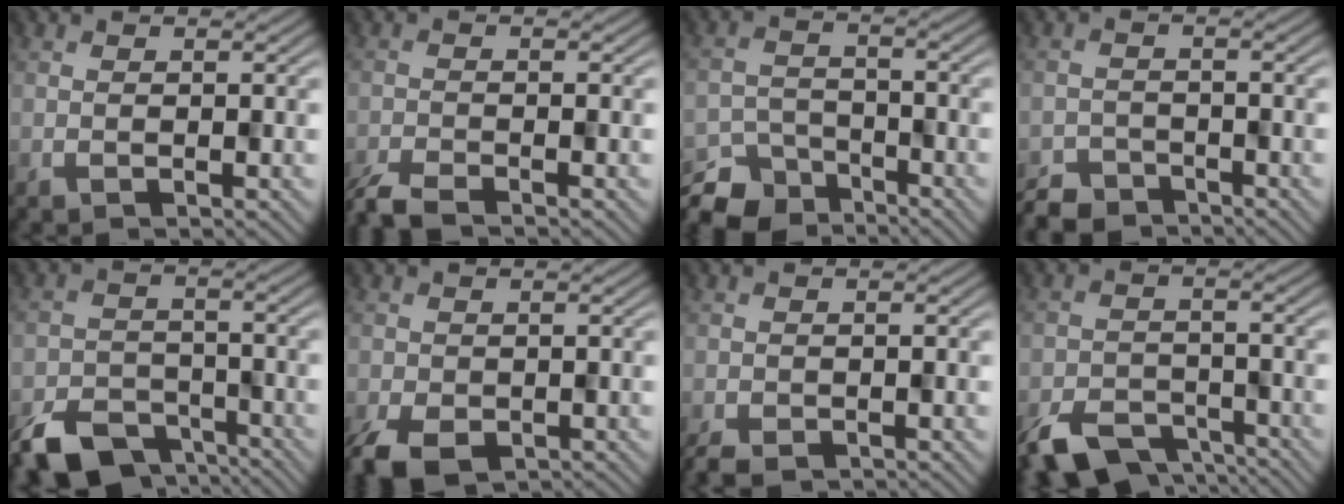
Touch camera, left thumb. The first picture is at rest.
{"total": 4.4, "force": [-3.9, 0.7, 1.8], "torque": [-0.036, -0.013, -0.070]}
{"total": 8.1, "force": [-7.2, 3.3, 1.8], "torque": [-0.031, -0.021, -0.117]}
{"total": 4.1, "force": [-3.9, 1.3, 0.2], "torque": [0.000, -0.012, -0.065]}
{"total": 8.2, "force": [-6.3, 4.0, 3.3], "torque": [-0.057, -0.019, -0.100]}
{"total": 5.6, "force": [-3.4, 2.9, 3.3], "torque": [-0.066, -0.024, -0.053]}
{"total": 2.6, "force": [-2.2, 1.0, 1.1], "torque": [-0.023, -0.012, -0.032]}
{"total": 7.3, "force": [-5.6, 3.4, 3.2], "torque": [-0.055, -0.019, -0.090]}